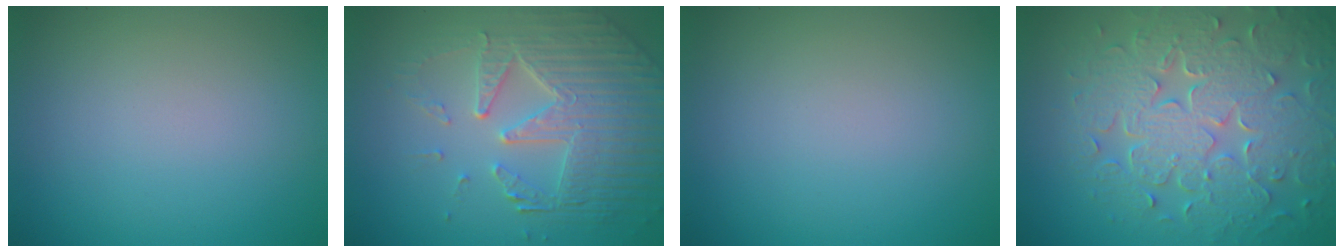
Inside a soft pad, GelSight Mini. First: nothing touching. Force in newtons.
{"total": 6.7, "press": 5.1, "slide": 4.4}
{"total": 0.0}
{"total": 9.0, "press": 6.5, "slide": 6.3}